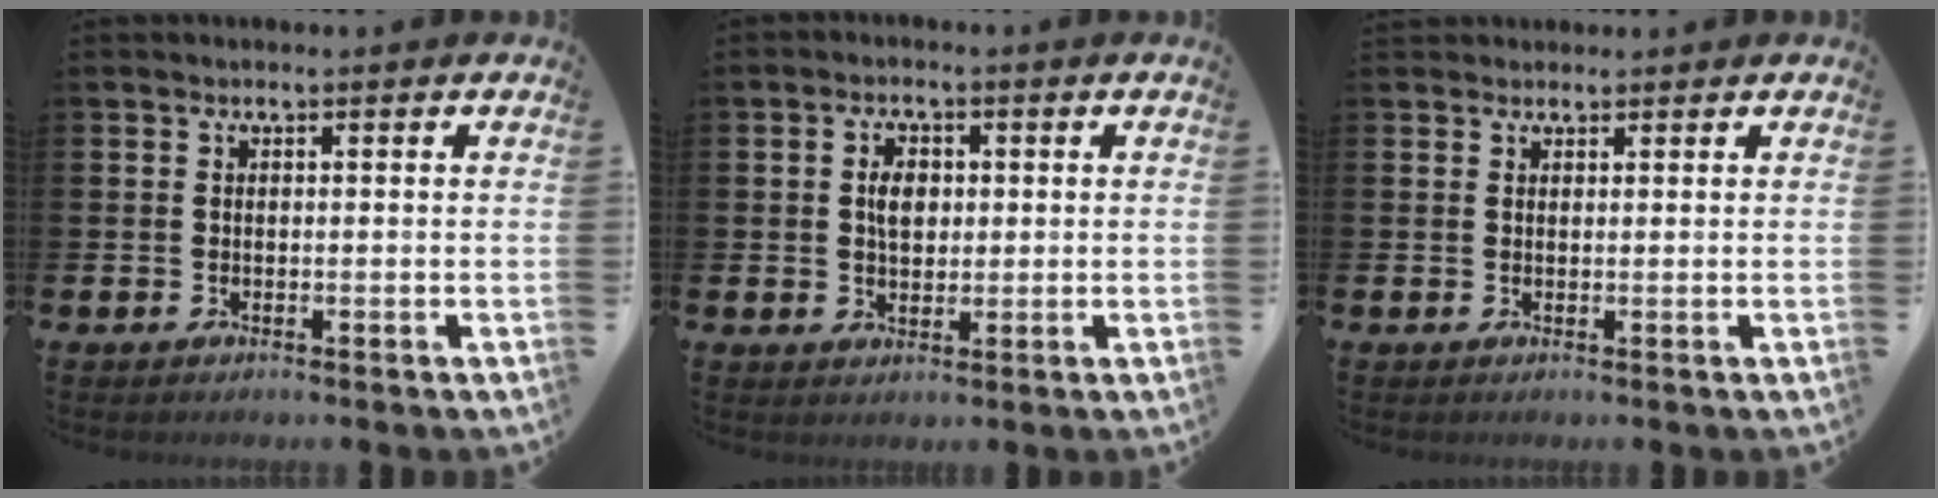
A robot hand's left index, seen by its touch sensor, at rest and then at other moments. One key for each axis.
{"total": 3.3, "fx": 0.6, "fy": 2.2, "fz": 2.4, "tx": -0.035, "ty": 0.002, "tz": 0.005}
{"total": 1.1, "fx": 1.1, "fy": 0.3, "fz": 0.0, "tx": 0.008, "ty": -0.002, "tz": 0.019}